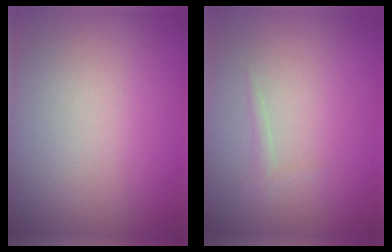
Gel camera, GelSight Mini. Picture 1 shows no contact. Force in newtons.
{"total": 0.6, "press": 0.6, "slide": 0.1}